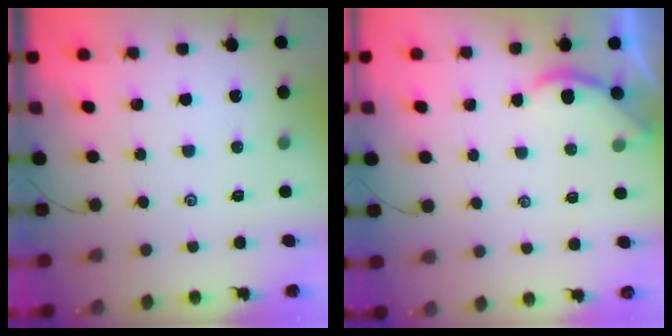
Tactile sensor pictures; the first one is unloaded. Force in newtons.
{"total": 1.5, "press": 1.5, "slide": 0.2}